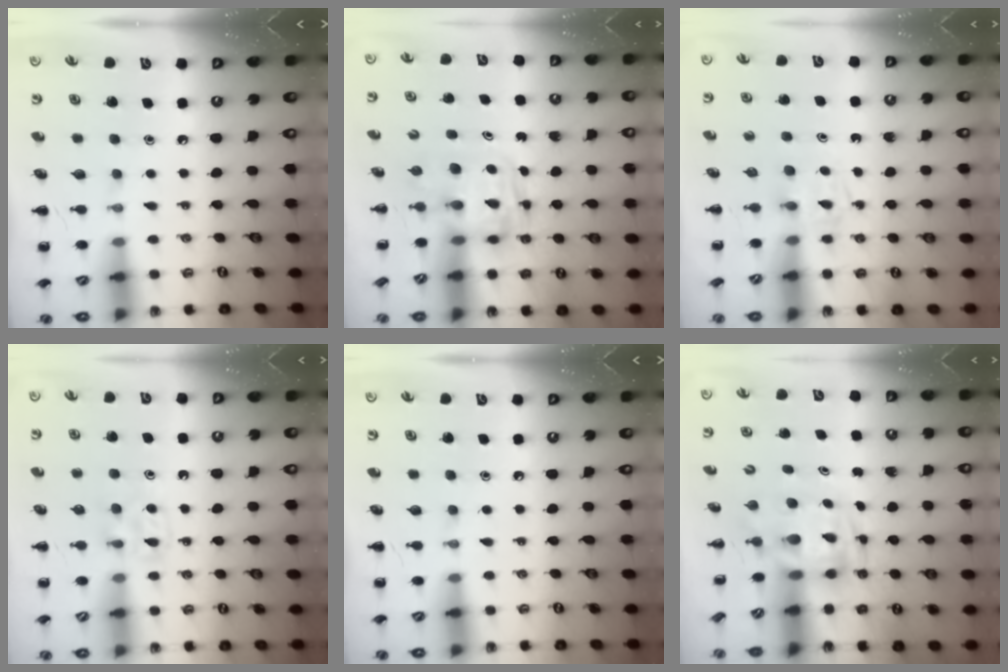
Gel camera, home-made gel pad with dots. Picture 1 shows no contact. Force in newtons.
{"total": 2.7, "press": 2.7, "slide": 0.2}
{"total": 2.4, "press": 2.1, "slide": 1.1}
{"total": 3.9, "press": 3.7, "slide": 1.3}
{"total": 0.0}
{"total": 3.5, "press": 3.4, "slide": 0.7}